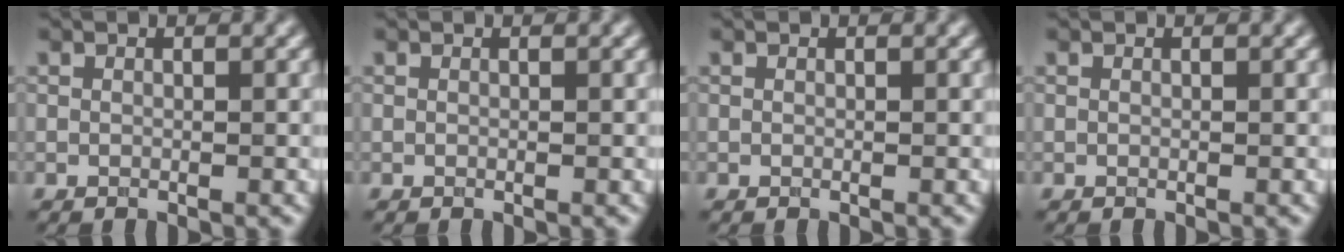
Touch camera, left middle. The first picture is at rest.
{"total": 0.0}
{"total": 0.0}
{"total": 0.0}